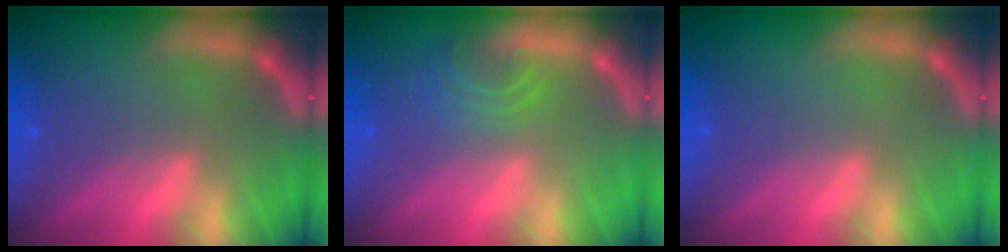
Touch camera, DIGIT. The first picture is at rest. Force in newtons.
{"total": 2.9}
{"total": 0.0}